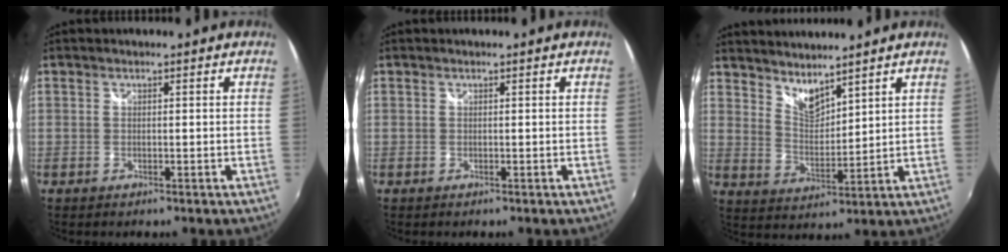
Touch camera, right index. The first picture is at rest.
{"total": 0.0}
{"total": 6.5, "force": [5.7, 1.6, 2.5], "torque": [-0.037, -0.007, 0.106]}